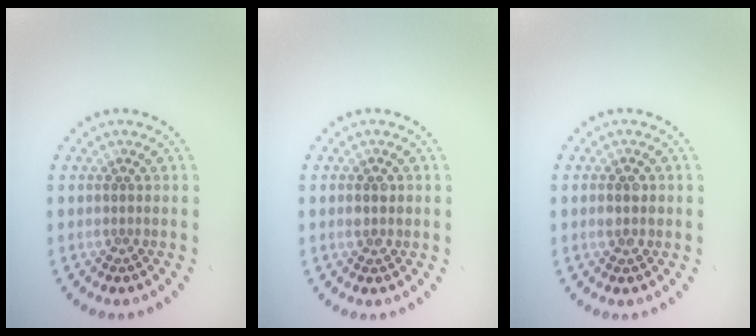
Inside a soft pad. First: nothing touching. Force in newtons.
{"total": 1.3, "press": 1.3, "slide": 0.1}
{"total": 1.9, "press": 1.9, "slide": 0.1}